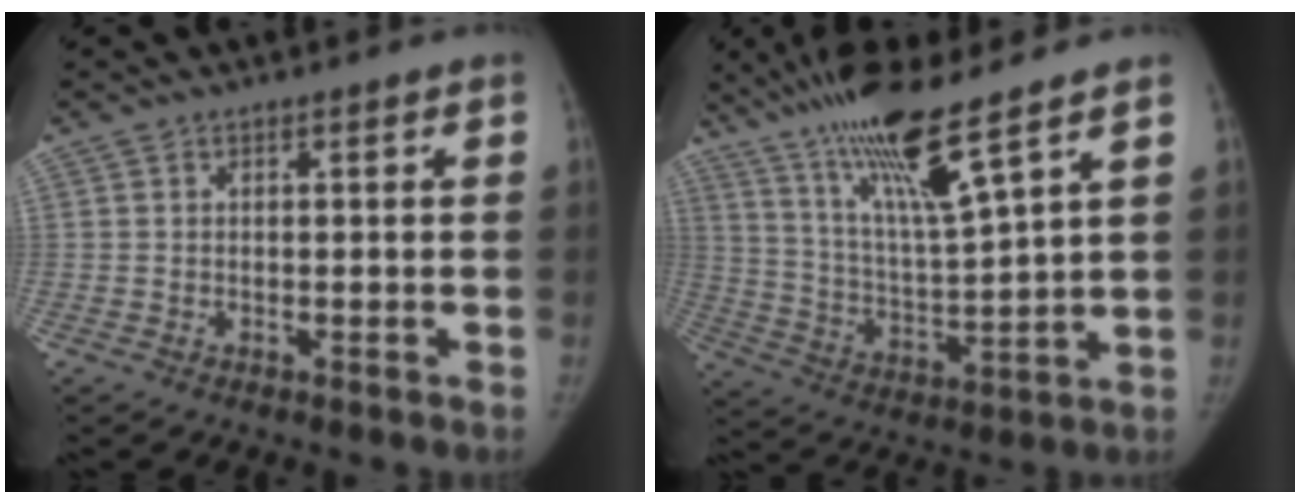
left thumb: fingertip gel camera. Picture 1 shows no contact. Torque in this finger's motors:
{"motor_torque": [1.32, -0.75, 1.45, -1.32, 0.46]}